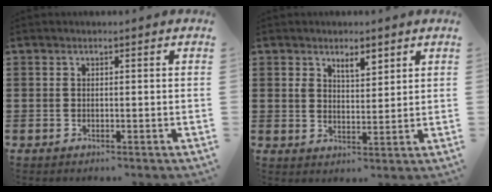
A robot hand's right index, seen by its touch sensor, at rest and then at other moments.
{"total": 3.7, "force": [2.7, 1.7, 1.9], "torque": [-0.036, 0.004, 0.047]}